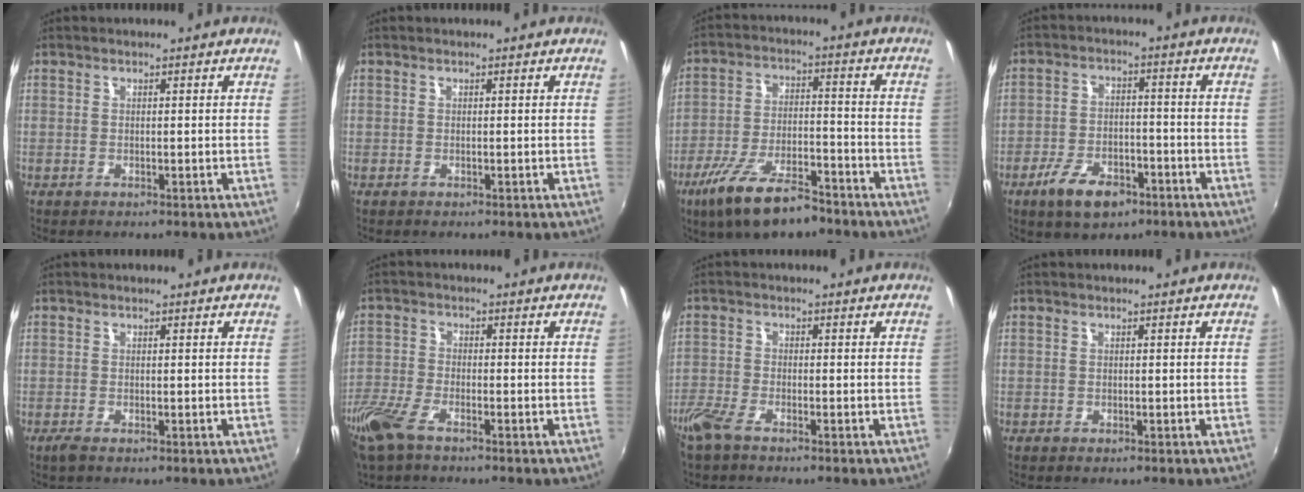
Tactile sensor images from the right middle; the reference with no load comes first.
{"total": 0.0}
{"total": 13.7, "force": [-9.7, 3.8, 8.9], "torque": [-0.186, -0.030, -0.169]}
{"total": 8.7, "force": [-5.6, 3.8, 5.6], "torque": [-0.125, -0.009, -0.095]}
{"total": 1.3, "force": [-0.9, 0.2, 1.0], "torque": [-0.021, -0.006, -0.017]}
{"total": 8.4, "force": [-5.8, 3.0, 5.2], "torque": [-0.136, -0.019, -0.123]}
{"total": 4.7, "force": [-3.7, 1.3, 2.5], "torque": [-0.070, -0.010, -0.079]}
{"total": 0.7, "force": [-0.1, -0.6, -0.1], "torque": [0.004, -0.005, -0.003]}